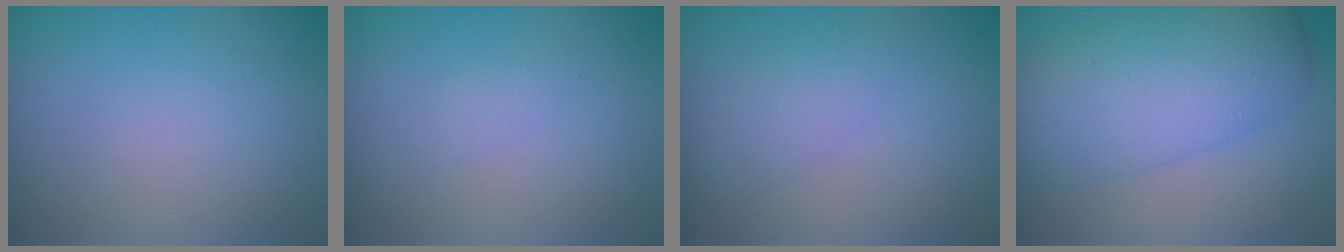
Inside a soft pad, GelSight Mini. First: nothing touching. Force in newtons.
{"total": 0.8, "press": 0.8, "slide": 0.1}
{"total": 1.9, "press": 1.9, "slide": 0.2}
{"total": 8.2, "press": 8.2, "slide": 0.1}